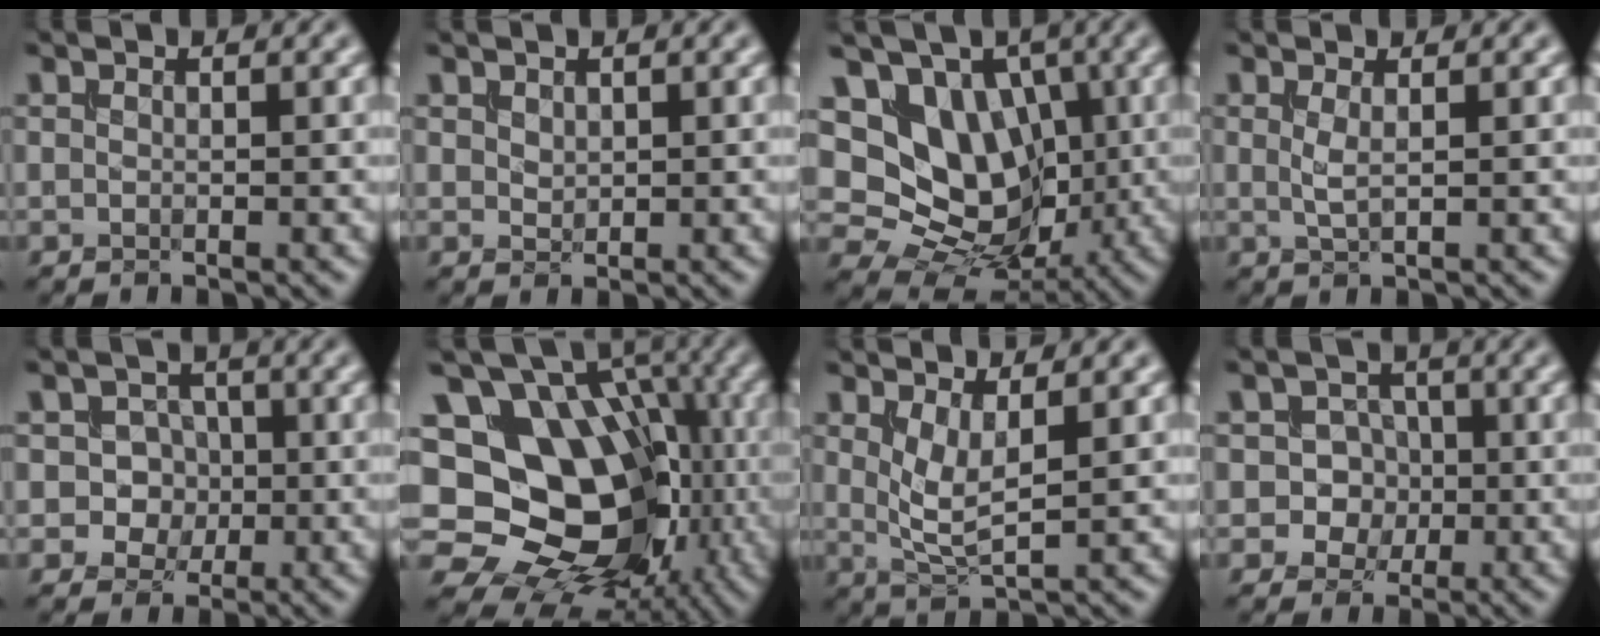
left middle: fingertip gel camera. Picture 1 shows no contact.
{"total": 0.7, "force": [0.4, 0.5, 0.3], "torque": [-0.009, -0.001, 0.013]}
{"total": 10.8, "force": [2.1, 8.6, 6.2], "torque": [-0.107, 0.019, 0.018]}
{"total": 1.3, "force": [0.3, 0.2, 1.3], "torque": [-0.033, -0.003, 0.006]}
{"total": 3.8, "force": [-0.3, 3.5, 1.6], "torque": [-0.006, 0.009, -0.025]}
{"total": 16.4, "force": [-0.7, 12.6, 10.5], "torque": [-0.152, 0.004, 0.008]}
{"total": 3.1, "force": [1.1, 0.9, 2.8], "torque": [-0.064, -0.012, 0.026]}
{"total": 4.3, "force": [-0.6, 3.9, 1.6], "torque": [-0.003, 0.020, -0.032]}